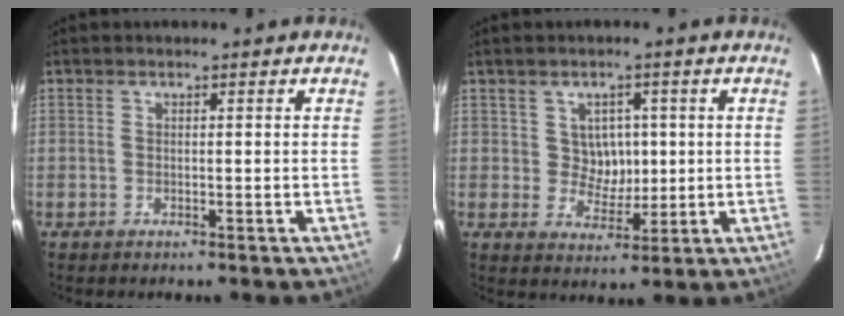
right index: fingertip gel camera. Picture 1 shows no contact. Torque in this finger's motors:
{"motor_torque": [-0.13, 0.03, -0.01, 0.00]}